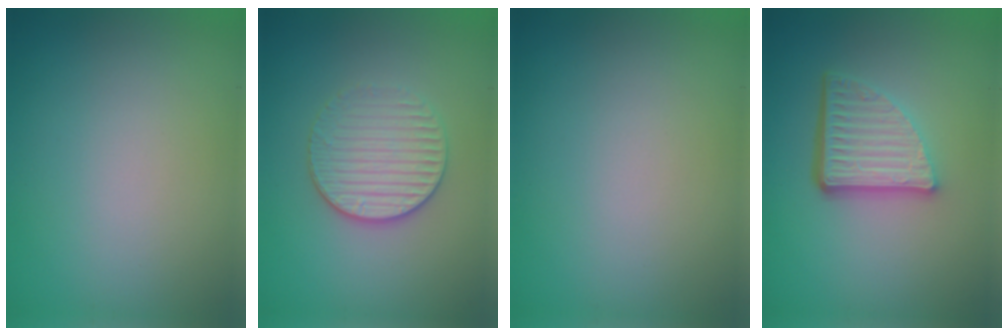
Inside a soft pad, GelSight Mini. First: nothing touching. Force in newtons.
{"total": 3.5, "press": 3.2, "slide": 1.4}
{"total": 0.0}
{"total": 5.4, "press": 3.7, "slide": 3.9}